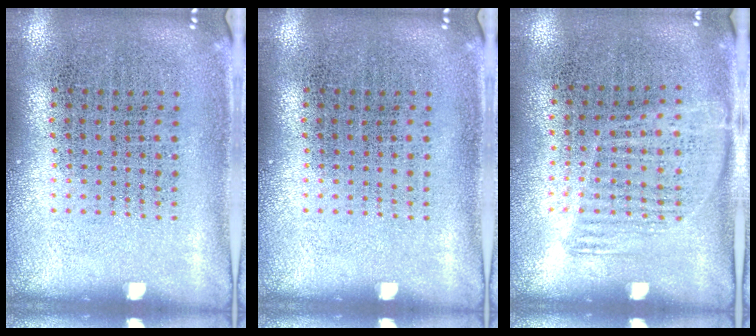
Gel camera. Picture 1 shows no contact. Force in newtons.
{"total": 0.0}
{"total": 1.1, "press": 0.9, "slide": 0.6}